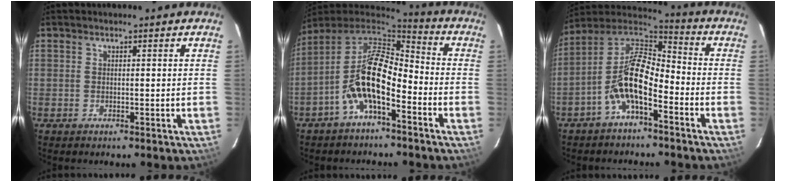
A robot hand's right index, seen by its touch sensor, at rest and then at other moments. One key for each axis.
{"total": 12.9, "fx": -5.2, "fy": 5.3, "fz": 10.6, "tx": -0.213, "ty": 0.009, "tz": -0.104}
{"total": 11.5, "fx": -5.2, "fy": 4.5, "fz": 9.3, "tx": -0.190, "ty": 0.011, "tz": -0.104}